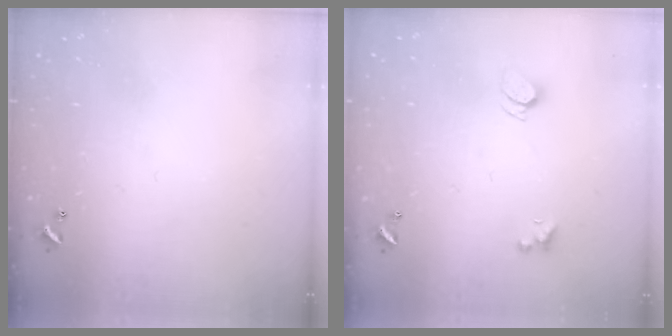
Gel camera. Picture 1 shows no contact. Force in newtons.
{"total": 2.5, "press": 2.4, "slide": 0.6}